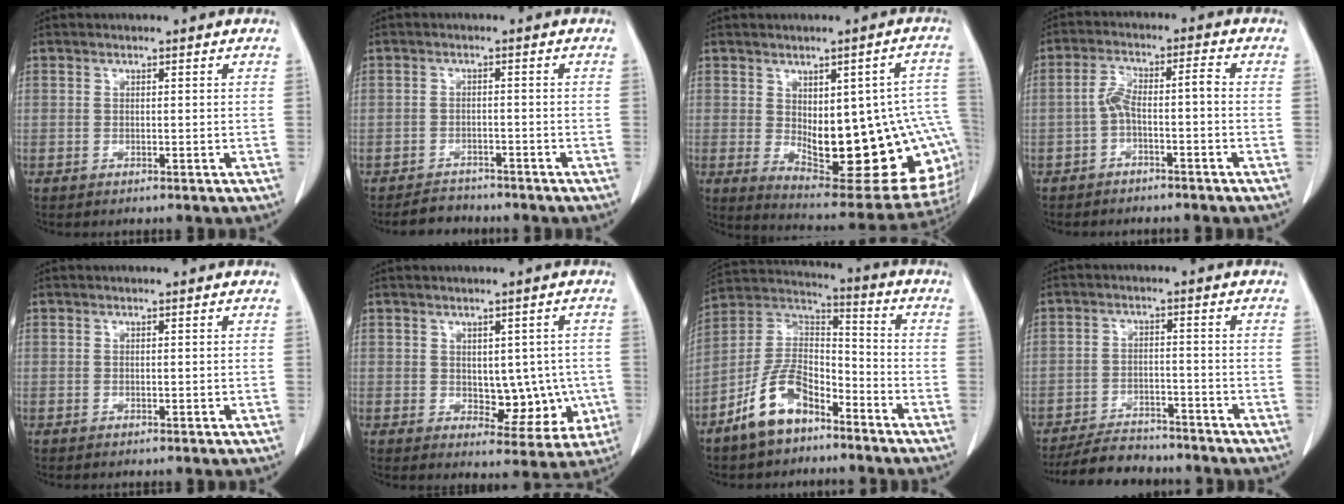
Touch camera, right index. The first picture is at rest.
{"total": 3.2, "force": [-2.8, 1.4, -0.3], "torque": [-0.002, 0.001, -0.045]}
{"total": 22.5, "force": [-2.0, 7.9, 21.0], "torque": [-0.207, 0.007, 0.001]}
{"total": 4.9, "force": [-1.7, 1.0, 4.5], "torque": [-0.094, 0.030, -0.028]}
{"total": 0.0}
{"total": 7.9, "force": [-0.5, 4.7, 6.3], "torque": [-0.058, 0.008, 0.010]}
{"total": 11.5, "force": [-7.3, 5.5, 6.9], "torque": [-0.147, 0.018, -0.141]}
{"total": 8.6, "force": [-8.0, 2.6, 2.0], "torque": [-0.029, -0.006, -0.125]}